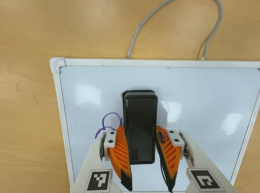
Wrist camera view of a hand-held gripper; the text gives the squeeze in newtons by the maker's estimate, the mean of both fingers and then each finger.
{"total": 11.9, "left": 12.2, "right": 11.5}